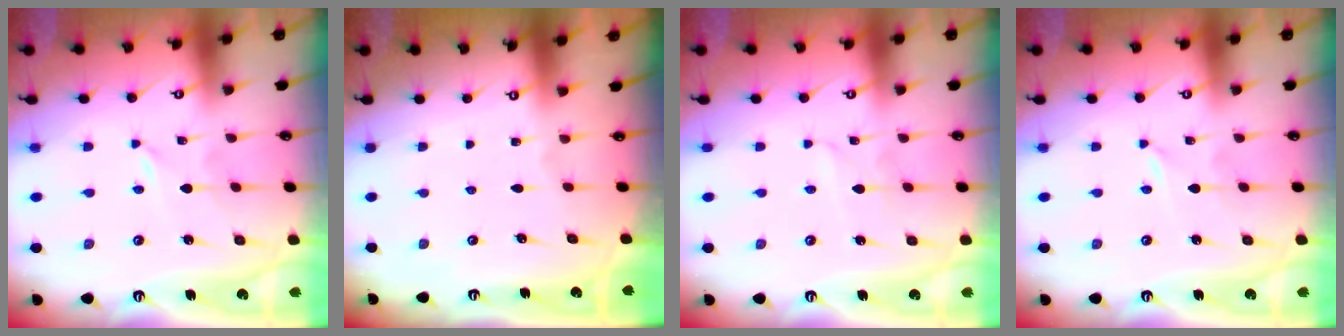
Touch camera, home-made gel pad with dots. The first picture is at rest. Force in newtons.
{"total": 0.0}
{"total": 1.2, "press": 1.2, "slide": 0.1}
{"total": 0.0}